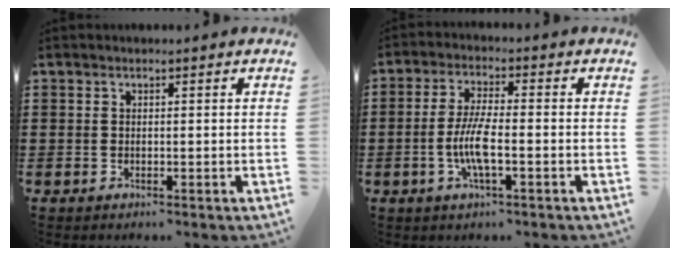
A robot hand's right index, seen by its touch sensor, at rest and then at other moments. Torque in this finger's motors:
{"motor_torque": [2.14, 0.00, 0.28, 0.09]}